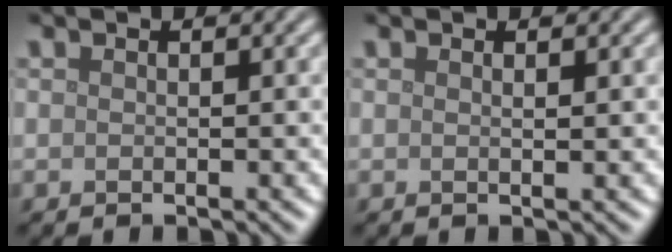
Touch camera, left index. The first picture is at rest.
{"total": 0.6, "force": [0.3, 0.2, 0.5], "torque": [-0.002, 0.001, 0.003]}